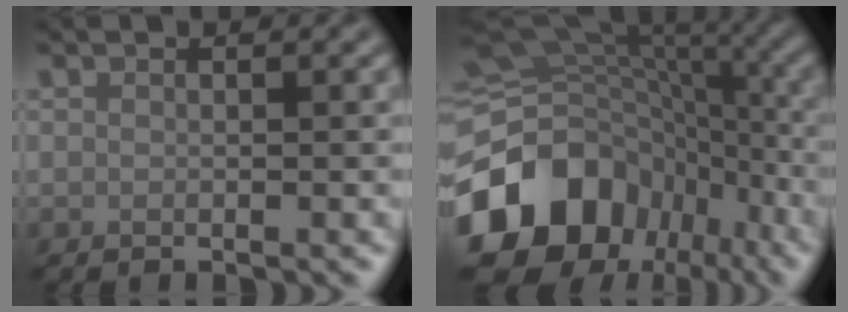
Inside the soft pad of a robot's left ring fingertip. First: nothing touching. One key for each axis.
{"total": 18.0, "fx": -7.8, "fy": 14.0, "fz": 8.2, "tx": -0.179, "ty": -0.015, "tz": -0.111}